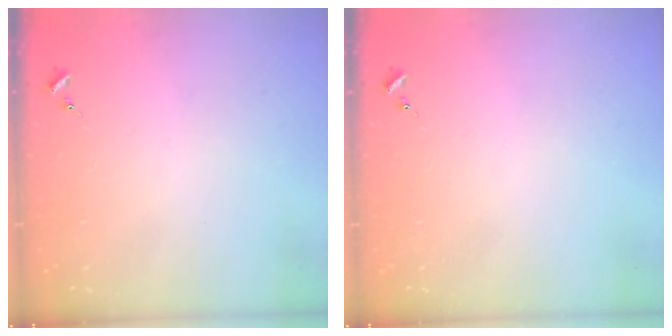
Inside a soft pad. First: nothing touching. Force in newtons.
{"total": 0.0}